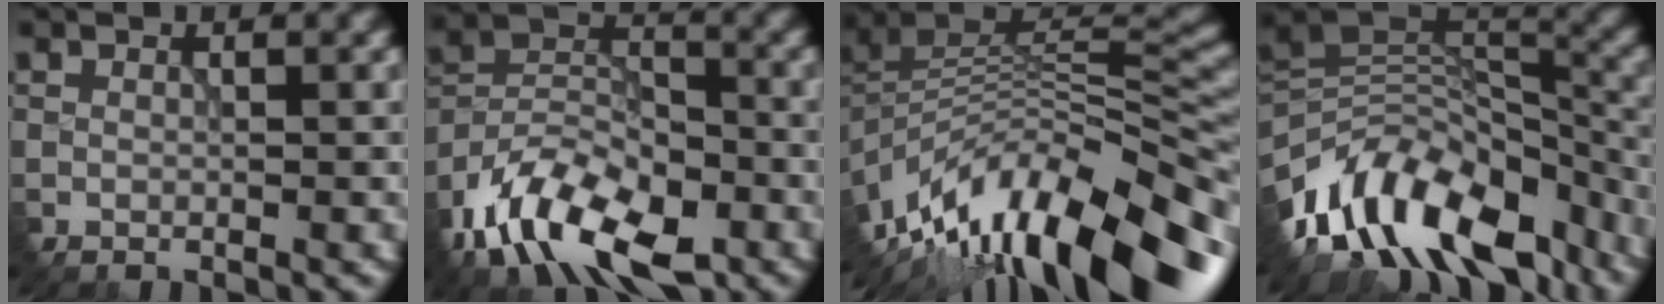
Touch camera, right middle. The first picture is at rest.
{"total": 11.2, "force": [-7.3, 5.6, 6.4], "torque": [-0.128, 0.003, -0.143]}
{"total": 14.5, "force": [-7.4, 6.2, 10.8], "torque": [-0.199, 0.015, -0.125]}
{"total": 12.7, "force": [-8.0, 6.4, 7.4], "torque": [-0.137, 0.025, -0.136]}